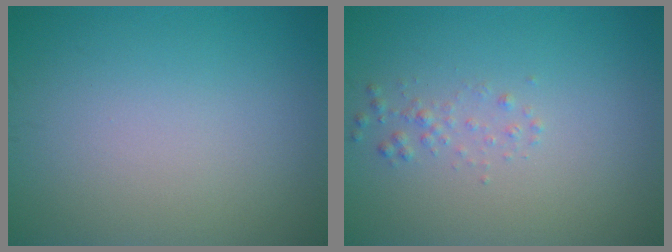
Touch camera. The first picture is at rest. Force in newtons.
{"total": 1.0, "press": 1.0, "slide": 0.1}